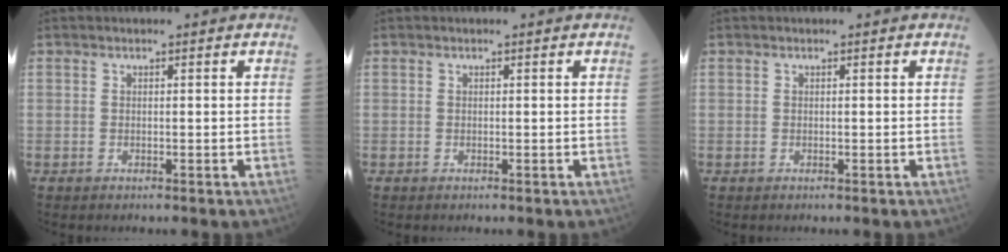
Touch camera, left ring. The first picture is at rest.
{"total": 0.0}
{"total": 0.0}